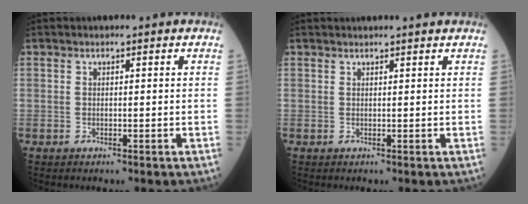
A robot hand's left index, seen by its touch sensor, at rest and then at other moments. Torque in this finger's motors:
{"motor_torque": [1.04, -1.10, 0.27, 0.14]}